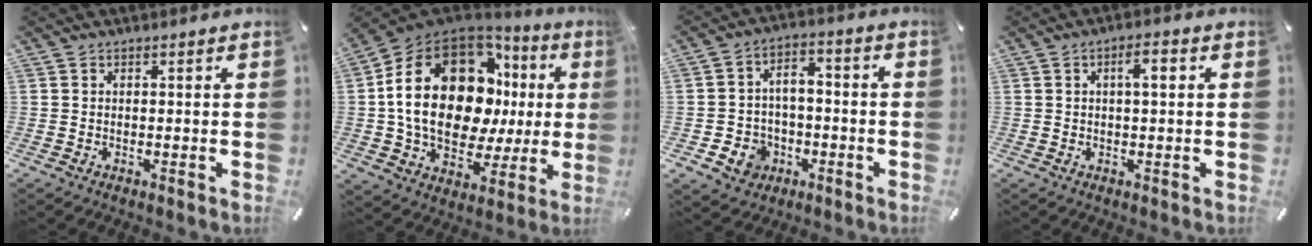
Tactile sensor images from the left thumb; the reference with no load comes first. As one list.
[{"total": 23.7, "force": [4.2, 16.2, 16.8], "torque": [-0.322, -0.026, 0.080]}, {"total": 7.6, "force": [-2.6, 6.9, 1.8], "torque": [-0.039, 0.020, -0.046]}, {"total": 4.0, "force": [0.9, 1.2, 3.7], "torque": [-0.058, 0.002, 0.009]}]